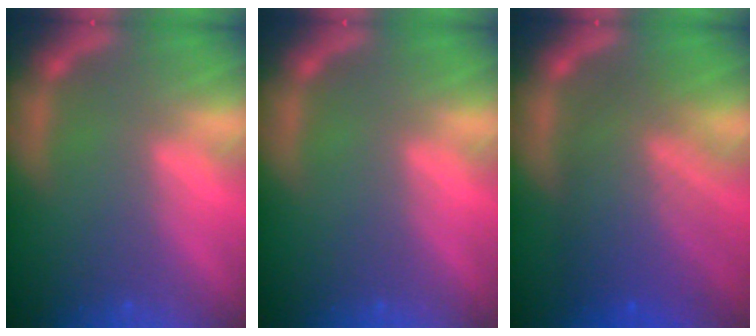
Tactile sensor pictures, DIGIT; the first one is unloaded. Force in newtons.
{"total": 0.0}
{"total": 8.5}